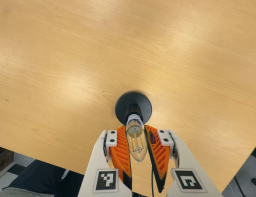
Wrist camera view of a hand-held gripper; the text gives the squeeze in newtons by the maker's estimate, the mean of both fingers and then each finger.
{"total": 18.3, "left": 19.6, "right": 17.0}